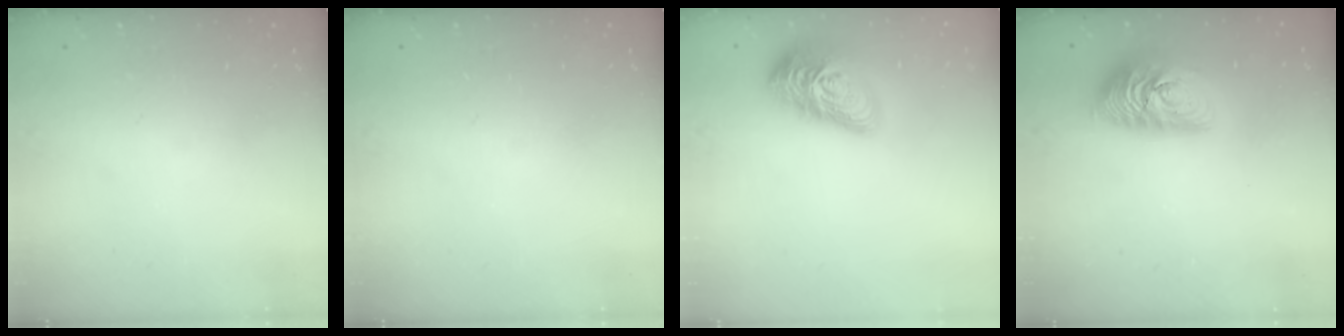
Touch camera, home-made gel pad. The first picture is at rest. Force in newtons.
{"total": 0.0}
{"total": 16.7, "press": 16.7, "slide": 0.9}
{"total": 14.0, "press": 14.0, "slide": 0.9}